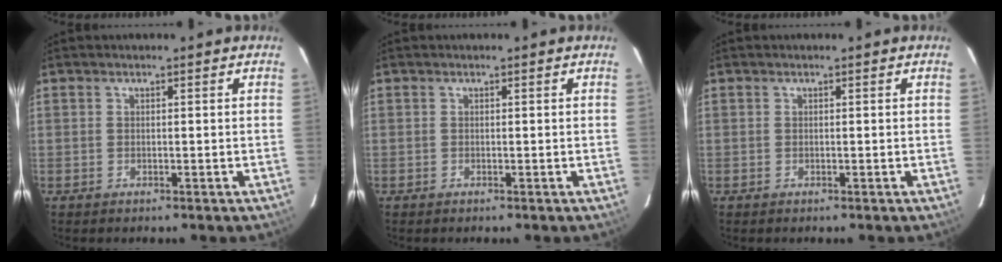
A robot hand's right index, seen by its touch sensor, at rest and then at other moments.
{"total": 0.0}
{"total": 0.0}